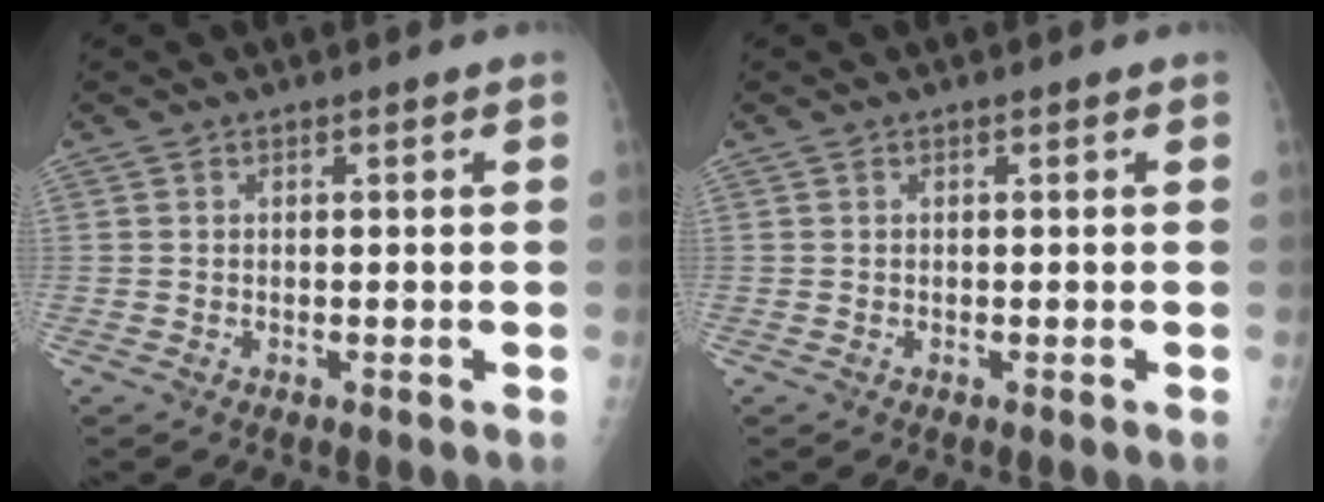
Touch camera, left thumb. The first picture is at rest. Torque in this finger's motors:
{"motor_torque": [0.00, 0.00, 0.00, -0.05, 0.02]}